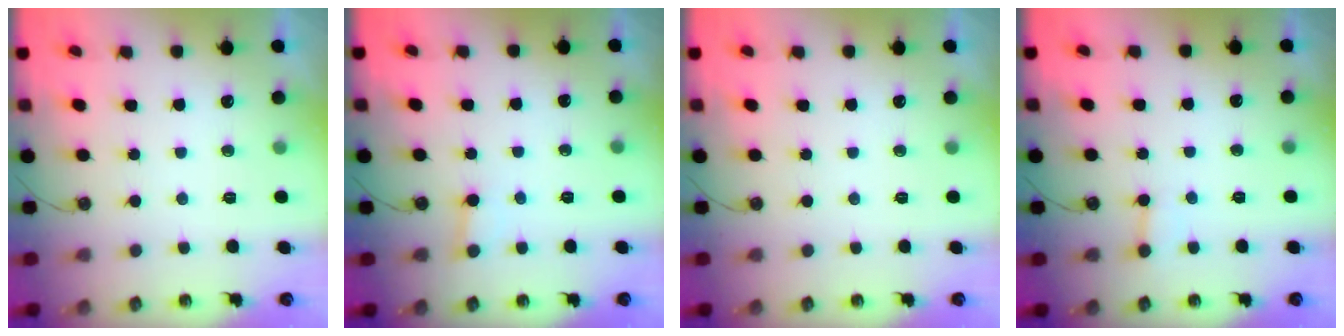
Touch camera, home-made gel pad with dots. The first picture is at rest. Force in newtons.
{"total": 2.2, "press": 2.2, "slide": 0.1}
{"total": 0.0}
{"total": 3.6, "press": 3.5, "slide": 0.8}